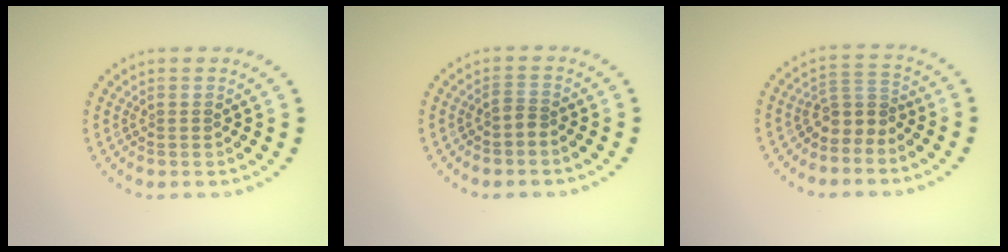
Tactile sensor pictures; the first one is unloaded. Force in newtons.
{"total": 0.9, "press": 0.6, "slide": 0.7}
{"total": 2.5, "press": 1.7, "slide": 1.9}